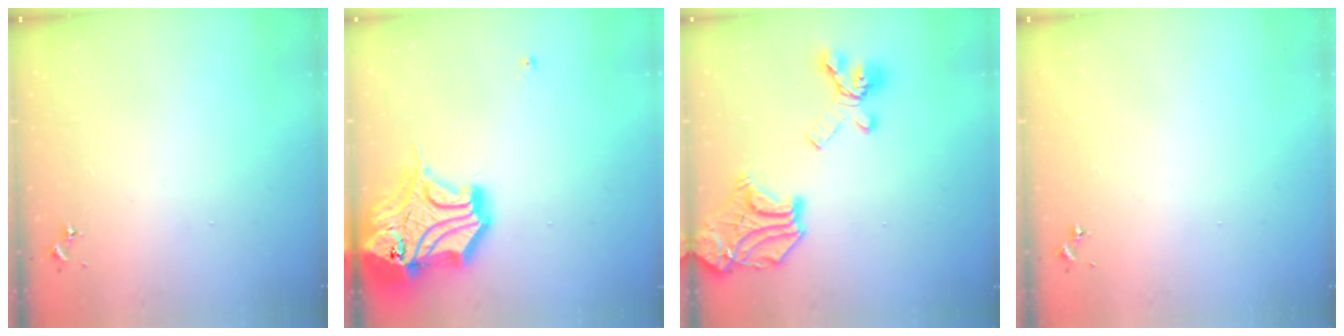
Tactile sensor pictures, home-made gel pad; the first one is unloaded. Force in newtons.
{"total": 23.5, "press": 23.3, "slide": 3.4}
{"total": 21.3, "press": 21.2, "slide": 1.6}
{"total": 0.0}